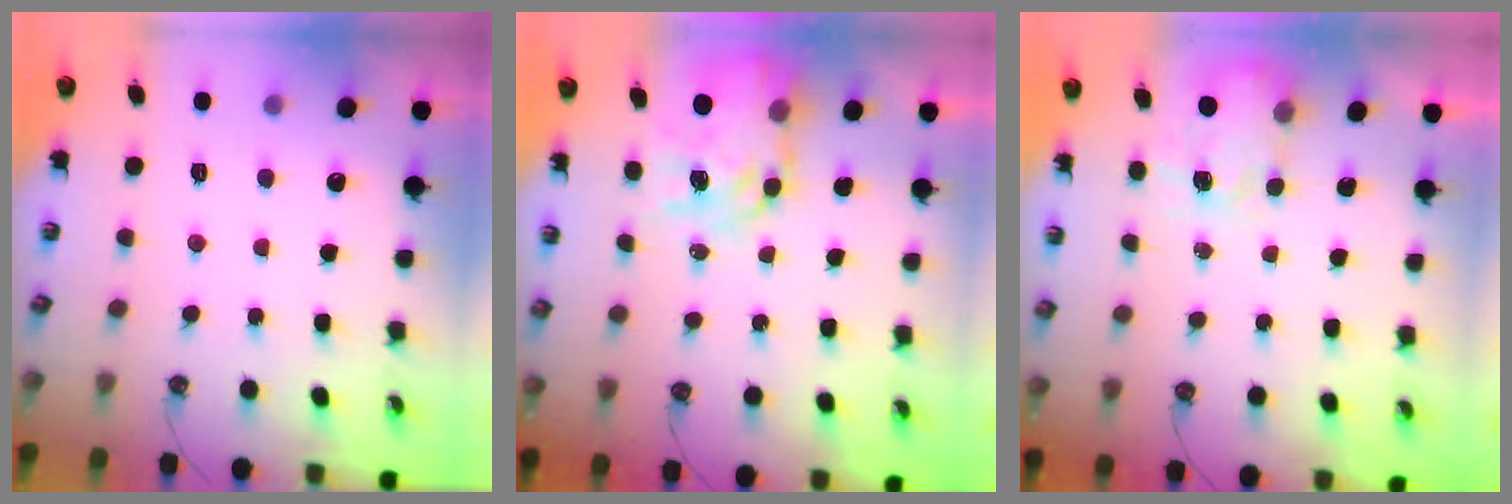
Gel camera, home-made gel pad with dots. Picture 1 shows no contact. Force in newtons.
{"total": 13.0, "press": 13.0, "slide": 1.1}
{"total": 3.6, "press": 3.6, "slide": 0.4}